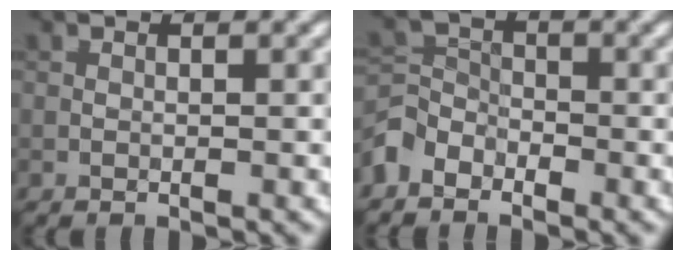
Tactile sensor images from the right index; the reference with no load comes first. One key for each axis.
{"total": 2.9, "fx": -2.3, "fy": 1.8, "fz": 0.5, "tx": -0.011, "ty": 0.005, "tz": -0.058}